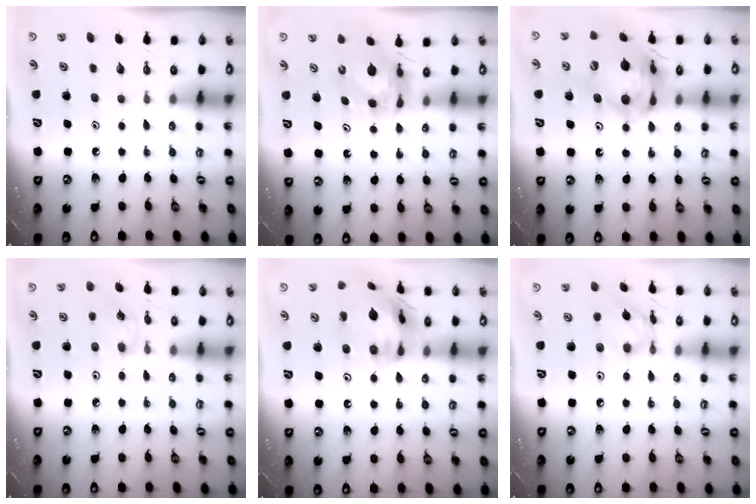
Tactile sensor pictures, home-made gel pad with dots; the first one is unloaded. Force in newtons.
{"total": 6.2, "press": 6.2, "slide": 0.6}
{"total": 18.5, "press": 18.4, "slide": 2.1}
{"total": 2.5, "press": 2.5, "slide": 0.3}
{"total": 20.5, "press": 20.4, "slide": 2.3}
{"total": 10.5, "press": 10.4, "slide": 0.8}